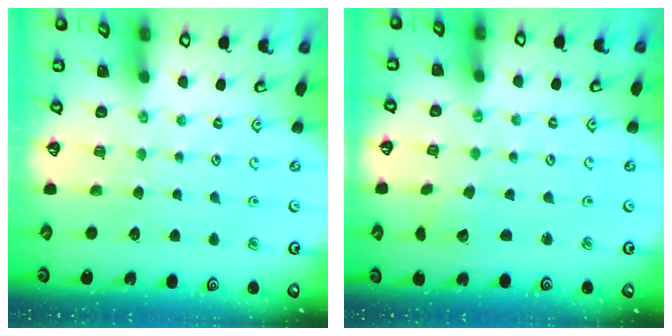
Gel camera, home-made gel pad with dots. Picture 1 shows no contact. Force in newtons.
{"total": 2.3, "press": 2.3, "slide": 0.2}